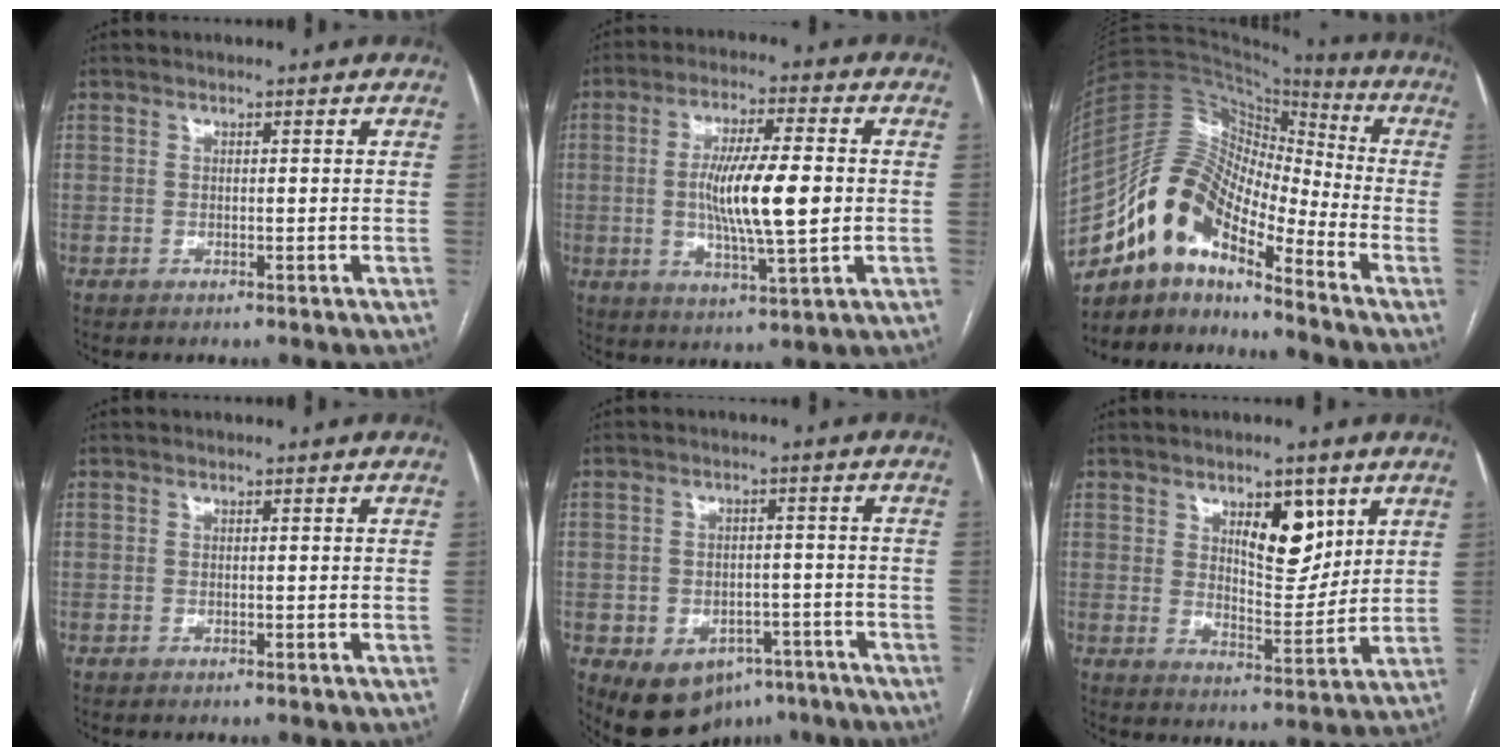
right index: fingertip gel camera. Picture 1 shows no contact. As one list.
[{"total": 12.3, "force": [-0.4, 1.8, 12.2], "torque": [-0.220, -0.002, -0.007]}, {"total": 14.1, "force": [-10.0, 4.9, 8.6], "torque": [-0.157, 0.052, -0.180]}, {"total": 0.0}, {"total": 11.0, "force": [-6.2, 7.7, 4.7], "torque": [-0.061, 0.024, -0.078]}, {"total": 8.4, "force": [4.2, 3.6, 6.3], "torque": [-0.093, -0.006, 0.070]}]